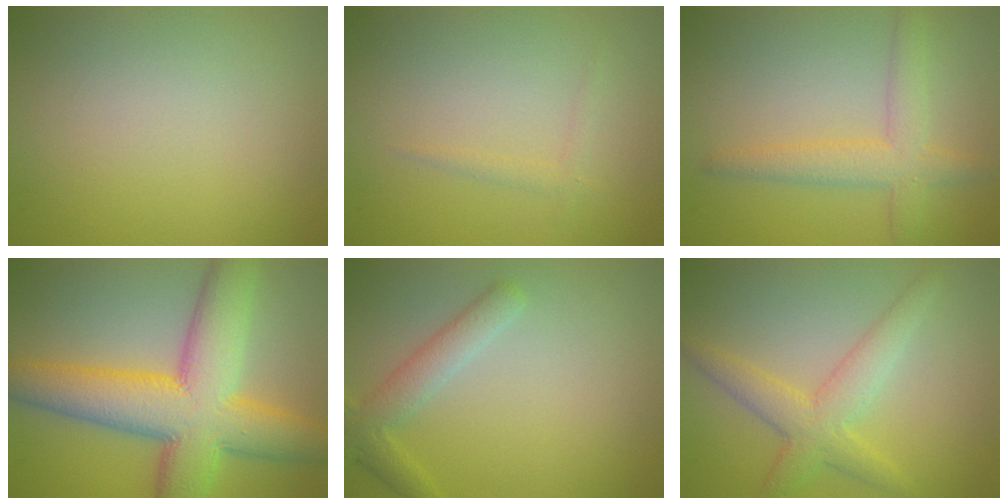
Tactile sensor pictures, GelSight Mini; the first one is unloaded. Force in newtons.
{"total": 0.8, "press": 0.8, "slide": 0.0}
{"total": 3.6, "press": 3.6, "slide": 0.0}
{"total": 11.7, "press": 11.7, "slide": 0.1}
{"total": 3.1, "press": 3.1, "slide": 0.3}
{"total": 3.9, "press": 3.9, "slide": 0.2}